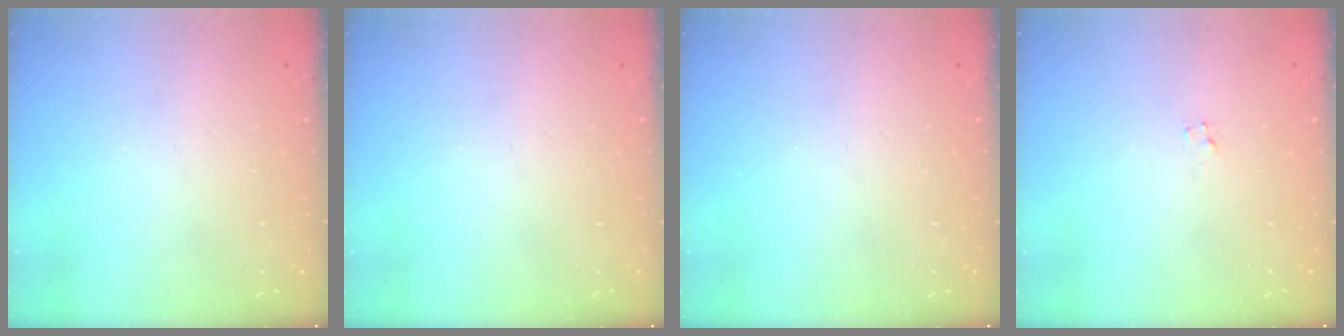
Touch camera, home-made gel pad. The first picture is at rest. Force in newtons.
{"total": 0.0}
{"total": 0.0}
{"total": 2.0, "press": 2.0, "slide": 0.2}